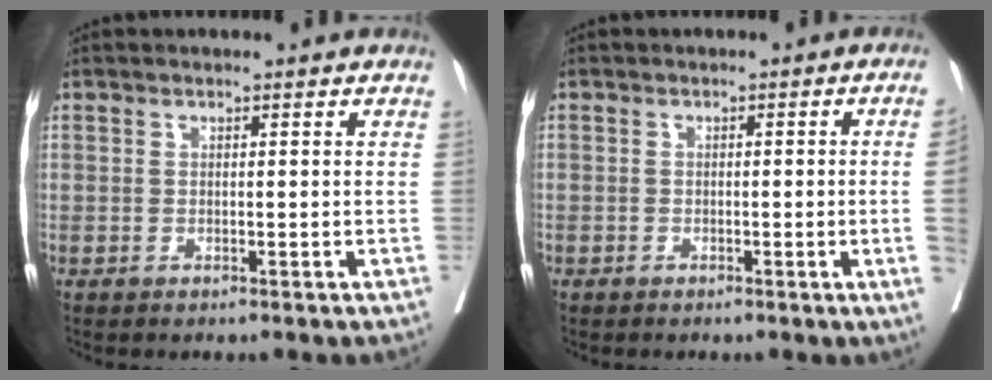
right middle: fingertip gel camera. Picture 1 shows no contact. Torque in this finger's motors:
{"motor_torque": [0.28, -0.24, -0.77, -0.21]}